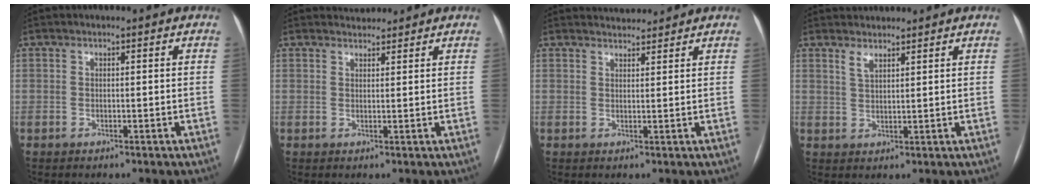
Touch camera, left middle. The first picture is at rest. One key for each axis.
{"total": 2.3, "fx": 2.2, "fy": 0.5, "fz": -0.1, "tx": -0.002, "ty": 0.013, "tz": 0.037}
{"total": 3.7, "fx": 3.6, "fy": 0.4, "fz": 0.1, "tx": -0.009, "ty": 0.018, "tz": 0.055}
{"total": 3.2, "fx": 3.1, "fy": 0.7, "fz": 0.7, "tx": -0.014, "ty": 0.010, "tz": 0.054}